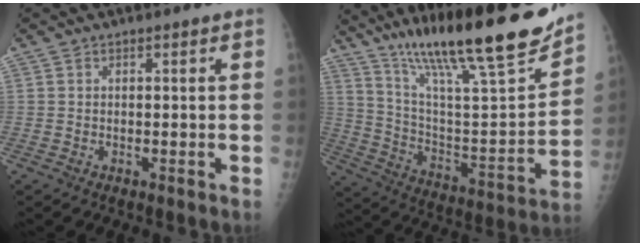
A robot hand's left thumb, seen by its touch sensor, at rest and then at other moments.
{"total": 28.6, "force": [20.1, 5.2, 19.6], "torque": [-0.297, -0.060, 0.331]}